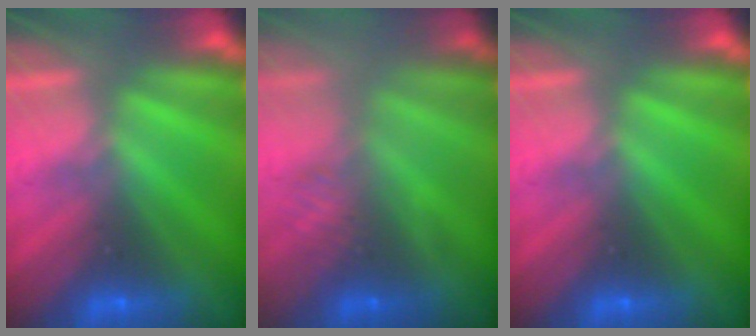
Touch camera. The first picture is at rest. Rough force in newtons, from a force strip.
{"total": 2.5}
{"total": 0.0}